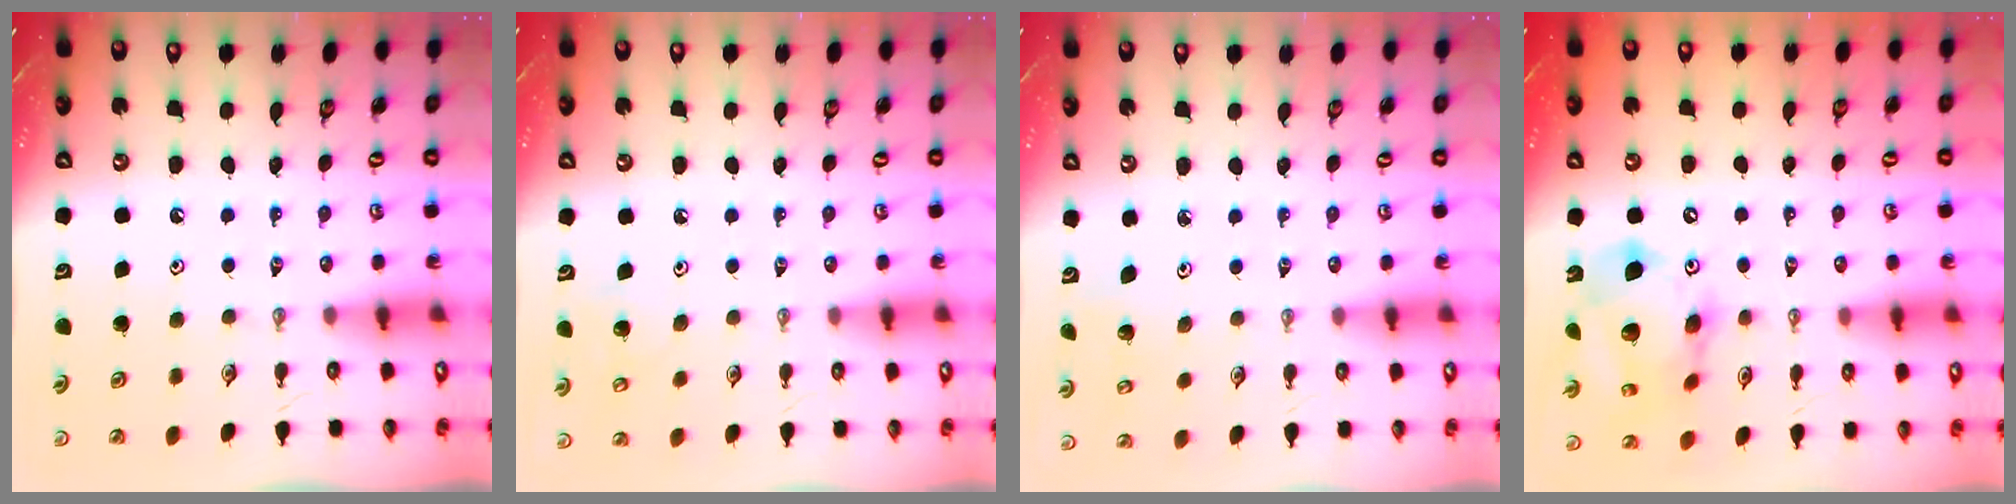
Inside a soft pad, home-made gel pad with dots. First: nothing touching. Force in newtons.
{"total": 7.0, "press": 6.9, "slide": 0.8}
{"total": 2.7, "press": 2.7, "slide": 0.4}
{"total": 17.4, "press": 17.3, "slide": 2.2}